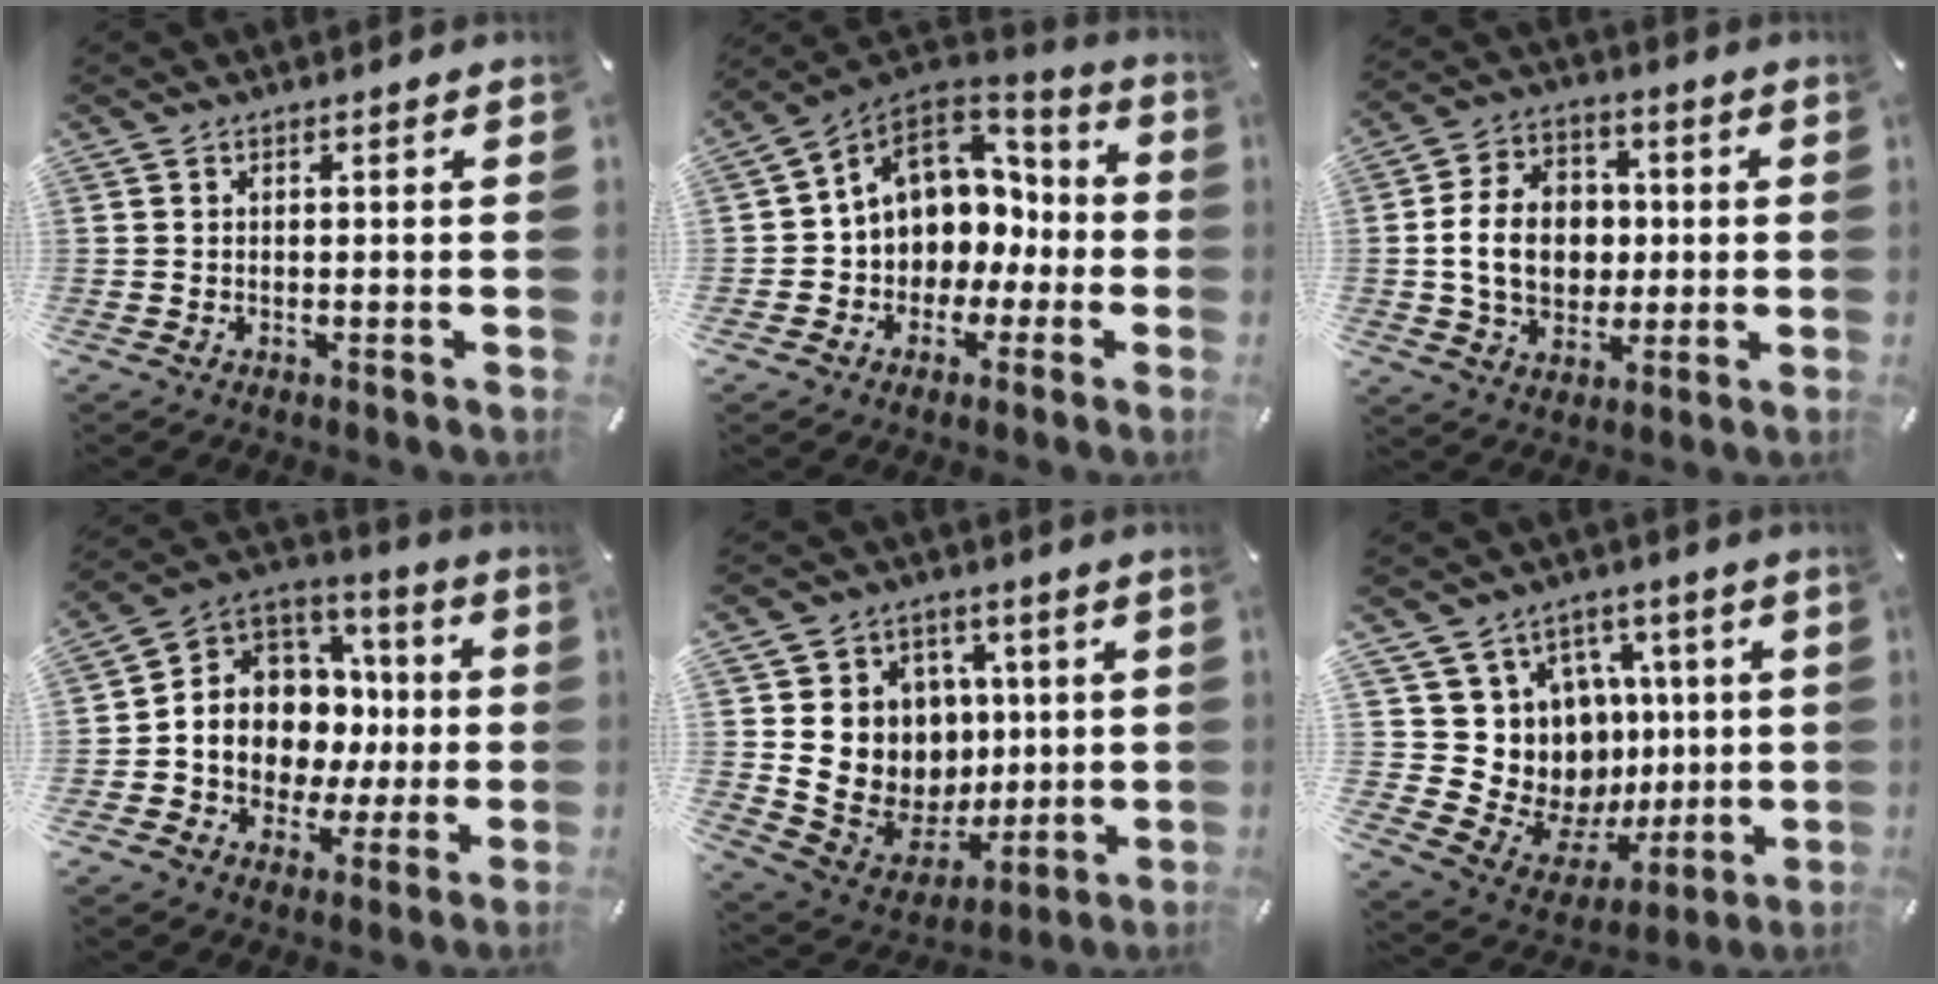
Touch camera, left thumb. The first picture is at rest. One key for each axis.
{"total": 10.3, "fx": 1.9, "fy": 9.5, "fz": 3.5, "tx": -0.085, "ty": -0.010, "tz": 0.045}
{"total": 13.2, "fx": -0.2, "fy": 10.6, "fz": 7.8, "tx": -0.162, "ty": 0.017, "tz": -0.003}
{"total": 10.8, "fx": -0.3, "fy": 10.4, "fz": 3.1, "tx": -0.055, "ty": -0.032, "tz": 0.007}
{"total": 13.8, "fx": 1.7, "fy": 13.3, "fz": 3.3, "tx": -0.052, "ty": -0.020, "tz": 0.062}
{"total": 12.5, "fx": 1.6, "fy": 12.2, "fz": 2.3, "tx": -0.022, "ty": -0.044, "tz": 0.064}